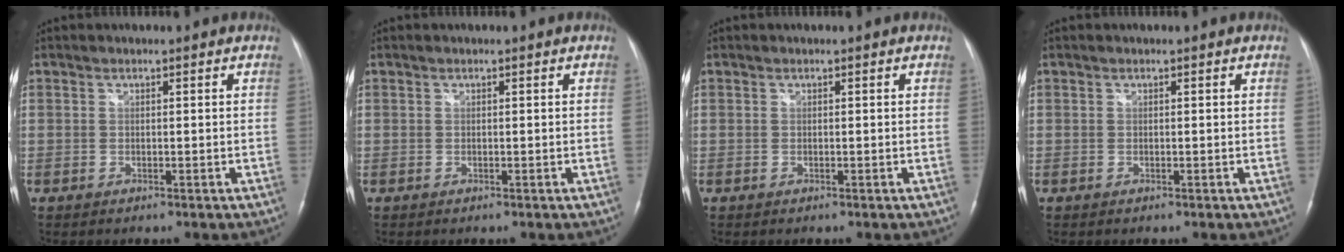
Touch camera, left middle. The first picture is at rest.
{"total": 0.0}
{"total": 0.0}
{"total": 0.0}